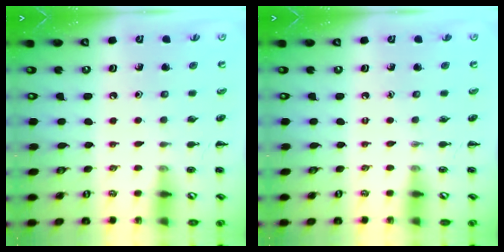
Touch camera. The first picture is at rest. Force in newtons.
{"total": 0.0}